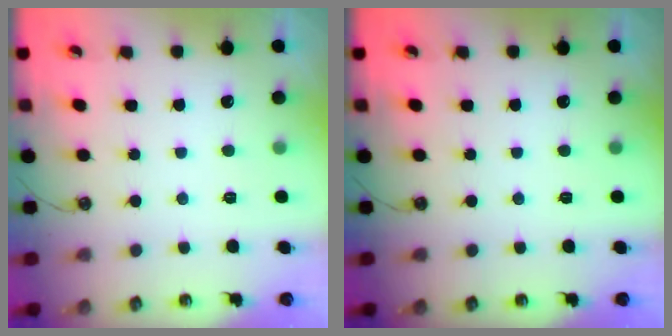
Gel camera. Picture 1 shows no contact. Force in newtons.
{"total": 0.0}